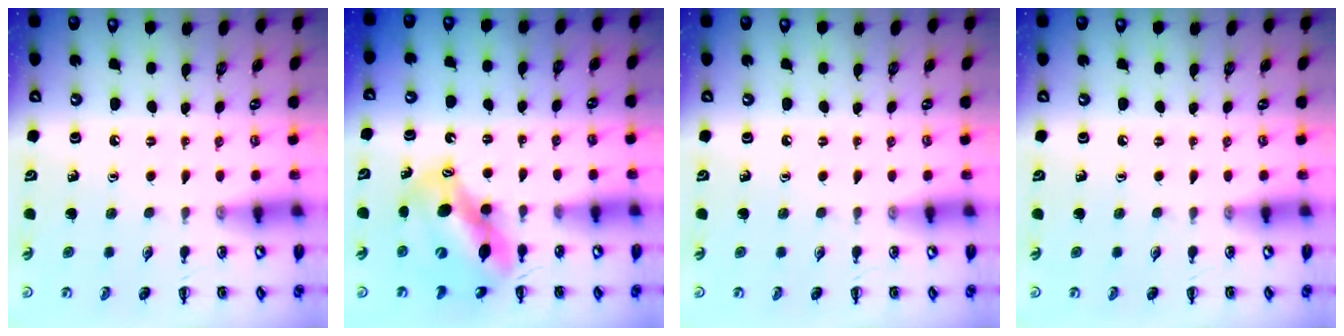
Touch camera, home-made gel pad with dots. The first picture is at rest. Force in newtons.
{"total": 12.8, "press": 12.3, "slide": 3.3}
{"total": 0.0}
{"total": 0.0}